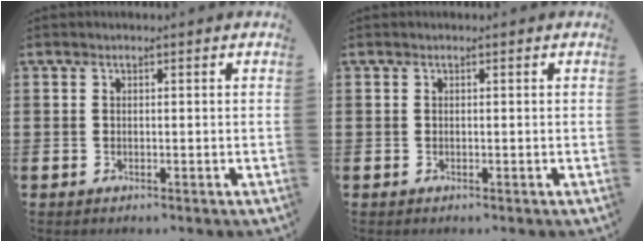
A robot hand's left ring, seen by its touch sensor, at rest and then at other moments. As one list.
[{"total": 0.0}]